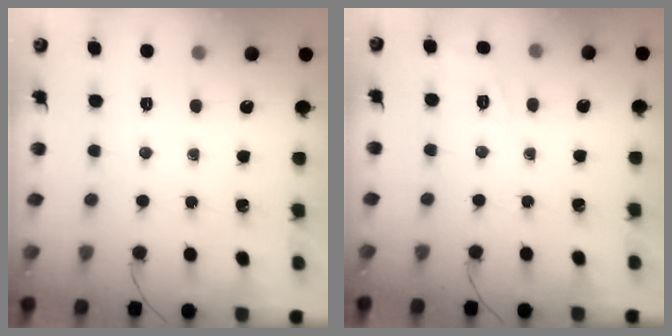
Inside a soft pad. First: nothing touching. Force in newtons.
{"total": 2.7, "press": 2.0, "slide": 1.8}